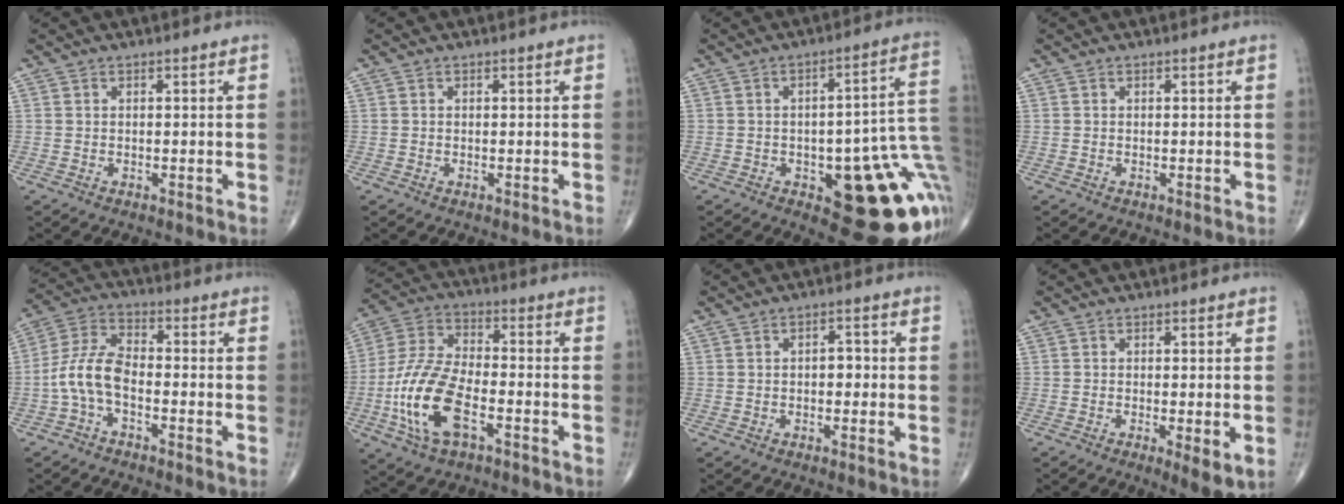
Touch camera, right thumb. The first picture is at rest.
{"total": 0.0}
{"total": 21.2, "force": [-5.0, 7.9, 19.0], "torque": [-0.165, 0.032, -0.044]}
{"total": 0.0}
{"total": 8.2, "force": [-2.5, 4.2, 6.6], "torque": [-0.139, 0.034, -0.059]}
{"total": 15.7, "force": [-5.4, 7.5, 12.7], "torque": [-0.270, 0.024, -0.103]}
{"total": 2.9, "force": [-0.2, 1.8, 2.3], "torque": [-0.018, 0.010, -0.008]}
{"total": 4.3, "force": [-1.1, 1.0, 4.0], "torque": [-0.065, -0.013, -0.019]}